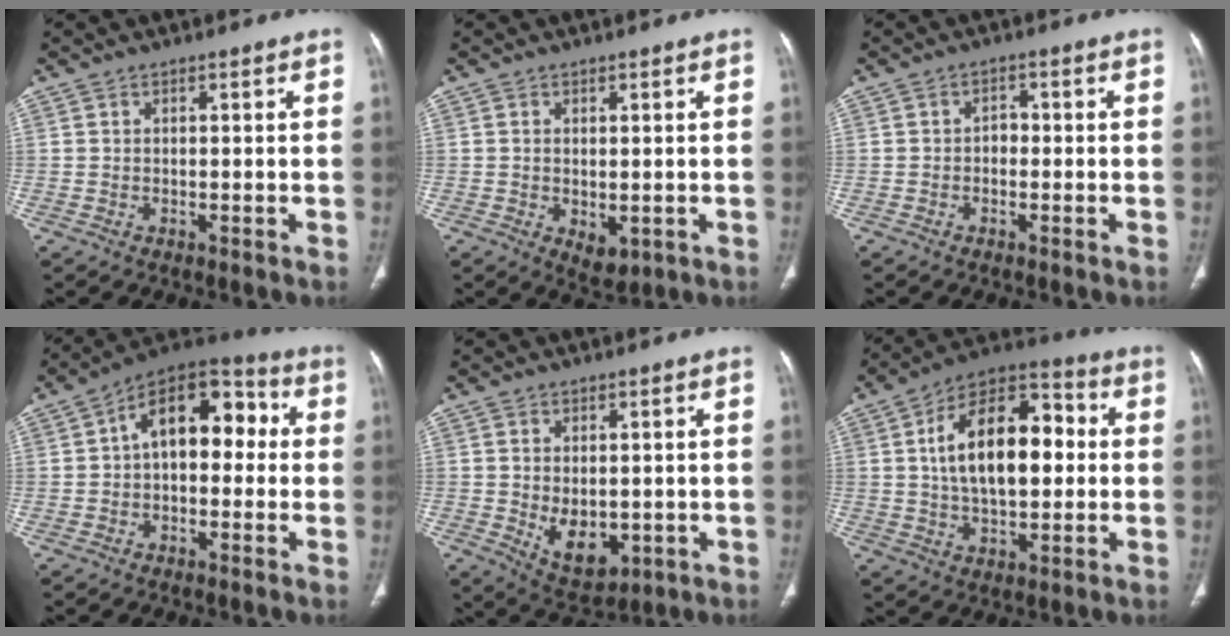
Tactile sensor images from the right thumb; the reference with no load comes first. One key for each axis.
{"total": 3.8, "fx": -0.7, "fy": 2.3, "fz": 2.9, "tx": -0.038, "ty": -0.008, "tz": 0.002}
{"total": 1.8, "fx": -0.5, "fy": 1.4, "fz": 1.1, "tx": -0.002, "ty": 0.009, "tz": -0.014}
{"total": 14.2, "fx": 1.4, "fy": 8.8, "fz": 11.0, "tx": -0.126, "ty": 0.049, "tz": 0.005}
{"total": 8.1, "fx": -1.0, "fy": 5.1, "fz": 6.2, "tx": -0.075, "ty": -0.014, "tz": 0.004}
{"total": 18.5, "fx": 2.0, "fy": 10.3, "fz": 15.3, "tx": -0.230, "ty": 0.027, "tz": 0.027}